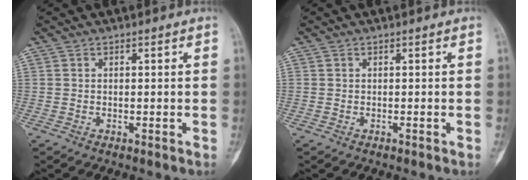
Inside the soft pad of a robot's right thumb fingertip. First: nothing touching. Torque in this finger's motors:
{"motor_torque": [0.08, 0.18, -0.06, 0.01, 0.06]}